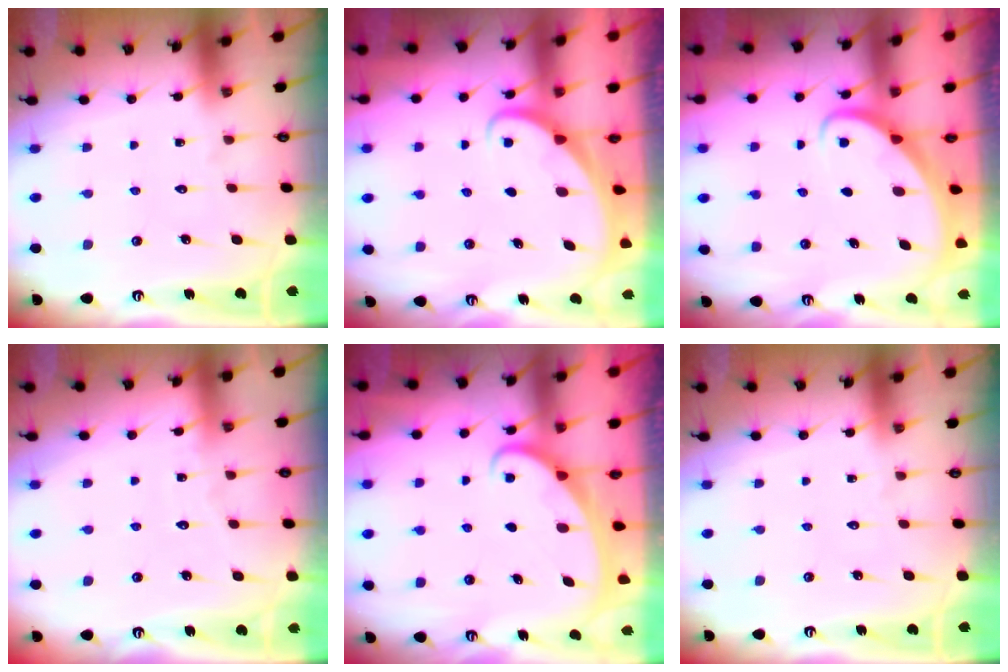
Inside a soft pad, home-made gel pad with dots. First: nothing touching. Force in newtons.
{"total": 1.8, "press": 1.8, "slide": 0.0}
{"total": 2.2, "press": 2.2, "slide": 0.2}
{"total": 2.9, "press": 2.9, "slide": 0.3}
{"total": 2.2, "press": 2.2, "slide": 0.2}
{"total": 0.0}